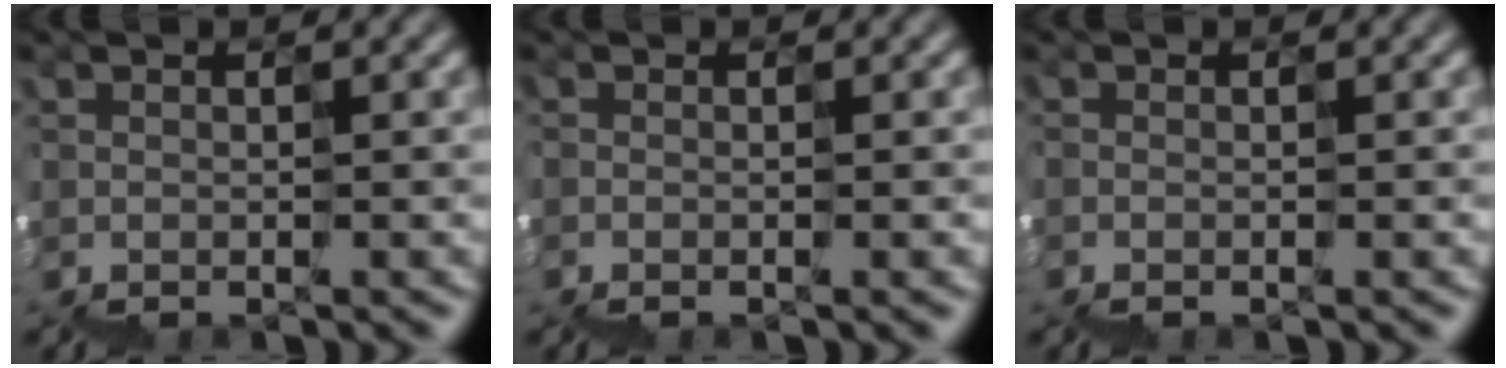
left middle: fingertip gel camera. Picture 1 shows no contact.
{"total": 0.6, "force": [-0.4, 0.2, 0.4], "torque": [-0.007, -0.001, -0.008]}
{"total": 0.0}